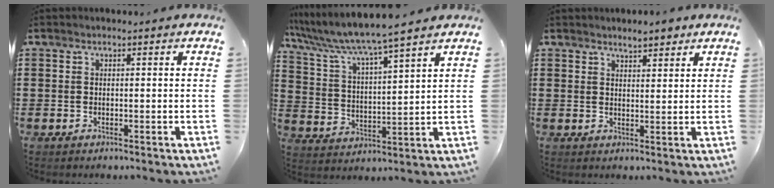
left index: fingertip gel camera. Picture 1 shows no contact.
{"total": 6.6, "force": [6.1, -0.6, 2.6], "torque": [-0.080, -0.041, 0.098]}
{"total": 3.0, "force": [2.7, 0.6, 1.3], "torque": [-0.029, 0.003, 0.049]}